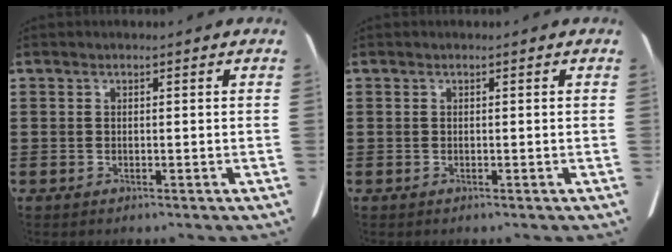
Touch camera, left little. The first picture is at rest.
{"total": 0.0}